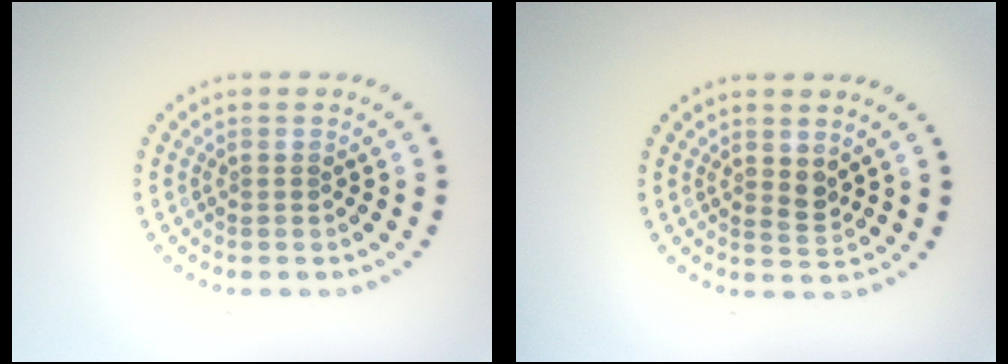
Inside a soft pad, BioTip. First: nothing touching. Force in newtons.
{"total": 1.2, "press": 1.1, "slide": 0.5}